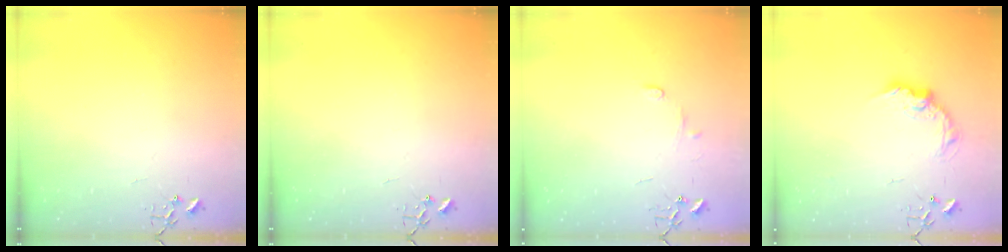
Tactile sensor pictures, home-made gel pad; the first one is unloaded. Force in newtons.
{"total": 0.0}
{"total": 7.0, "press": 7.0, "slide": 0.8}
{"total": 11.5, "press": 11.5, "slide": 0.5}